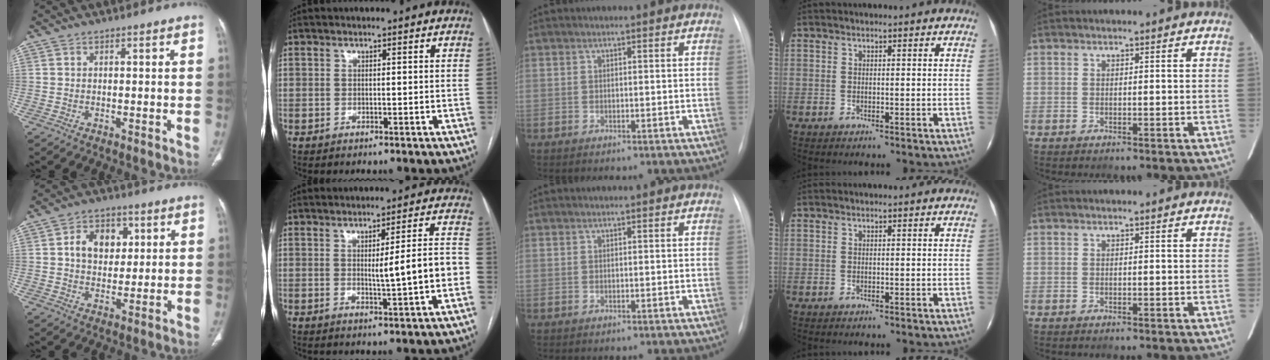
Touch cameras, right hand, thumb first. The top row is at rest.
{"thumb": {"total": 8.6, "force": [2.1, 6.4, 5.4], "torque": [-0.052, -0.001, 0.033]}, "index": {"total": 7.4, "force": [-1.0, -0.1, 7.3], "torque": [-0.100, 0.006, -0.011]}}